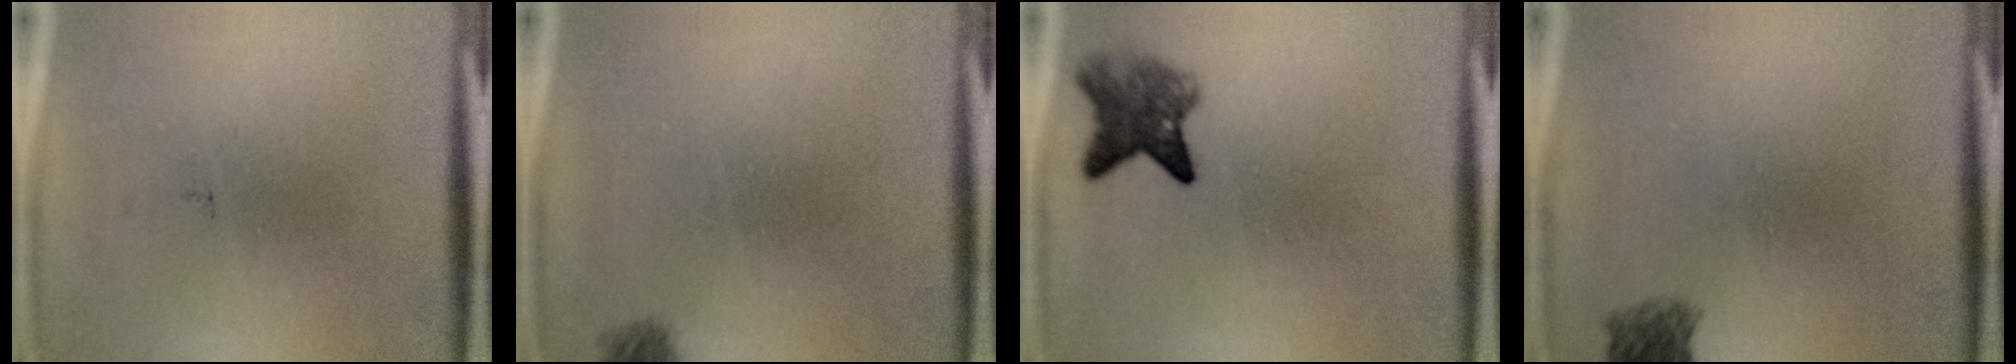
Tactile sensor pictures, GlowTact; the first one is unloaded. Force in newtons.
{"total": 1.0}
{"total": 4.9}
{"total": 2.6}